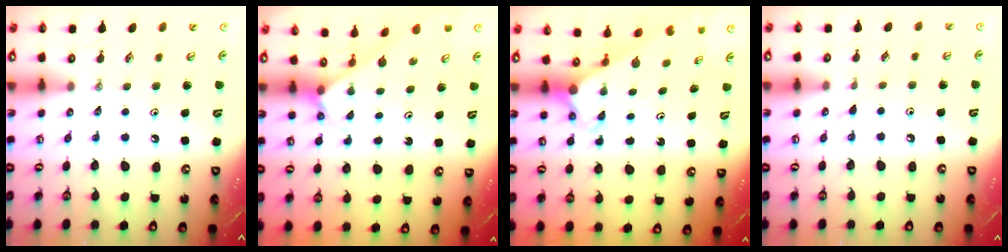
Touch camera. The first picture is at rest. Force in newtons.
{"total": 2.1, "press": 2.1, "slide": 0.1}
{"total": 2.6, "press": 2.6, "slide": 0.2}
{"total": 3.9, "press": 3.8, "slide": 0.5}